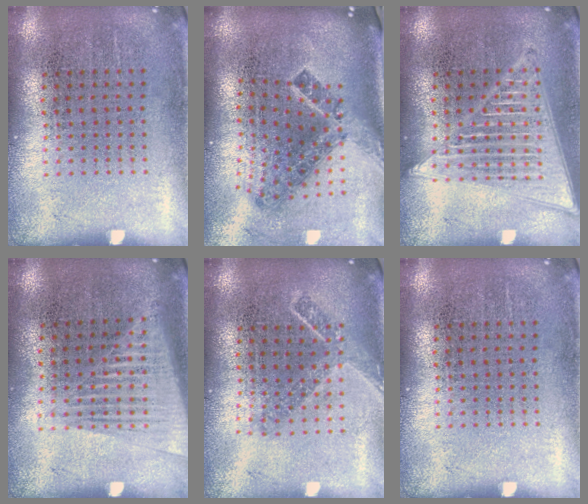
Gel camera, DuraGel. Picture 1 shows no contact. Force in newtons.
{"total": 2.0, "press": 1.4, "slide": 1.4}
{"total": 3.1, "press": 3.1, "slide": 0.3}
{"total": 1.5, "press": 1.4, "slide": 0.6}
{"total": 1.6, "press": 1.2, "slide": 1.1}
{"total": 0.0}